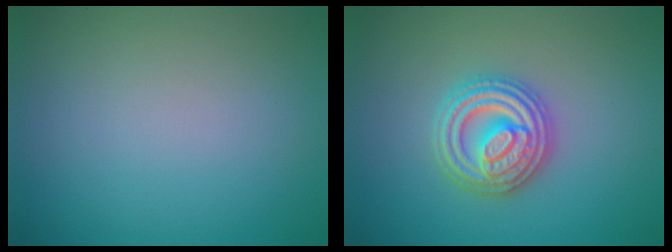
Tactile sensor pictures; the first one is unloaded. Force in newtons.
{"total": 4.8, "press": 4.7, "slide": 0.7}